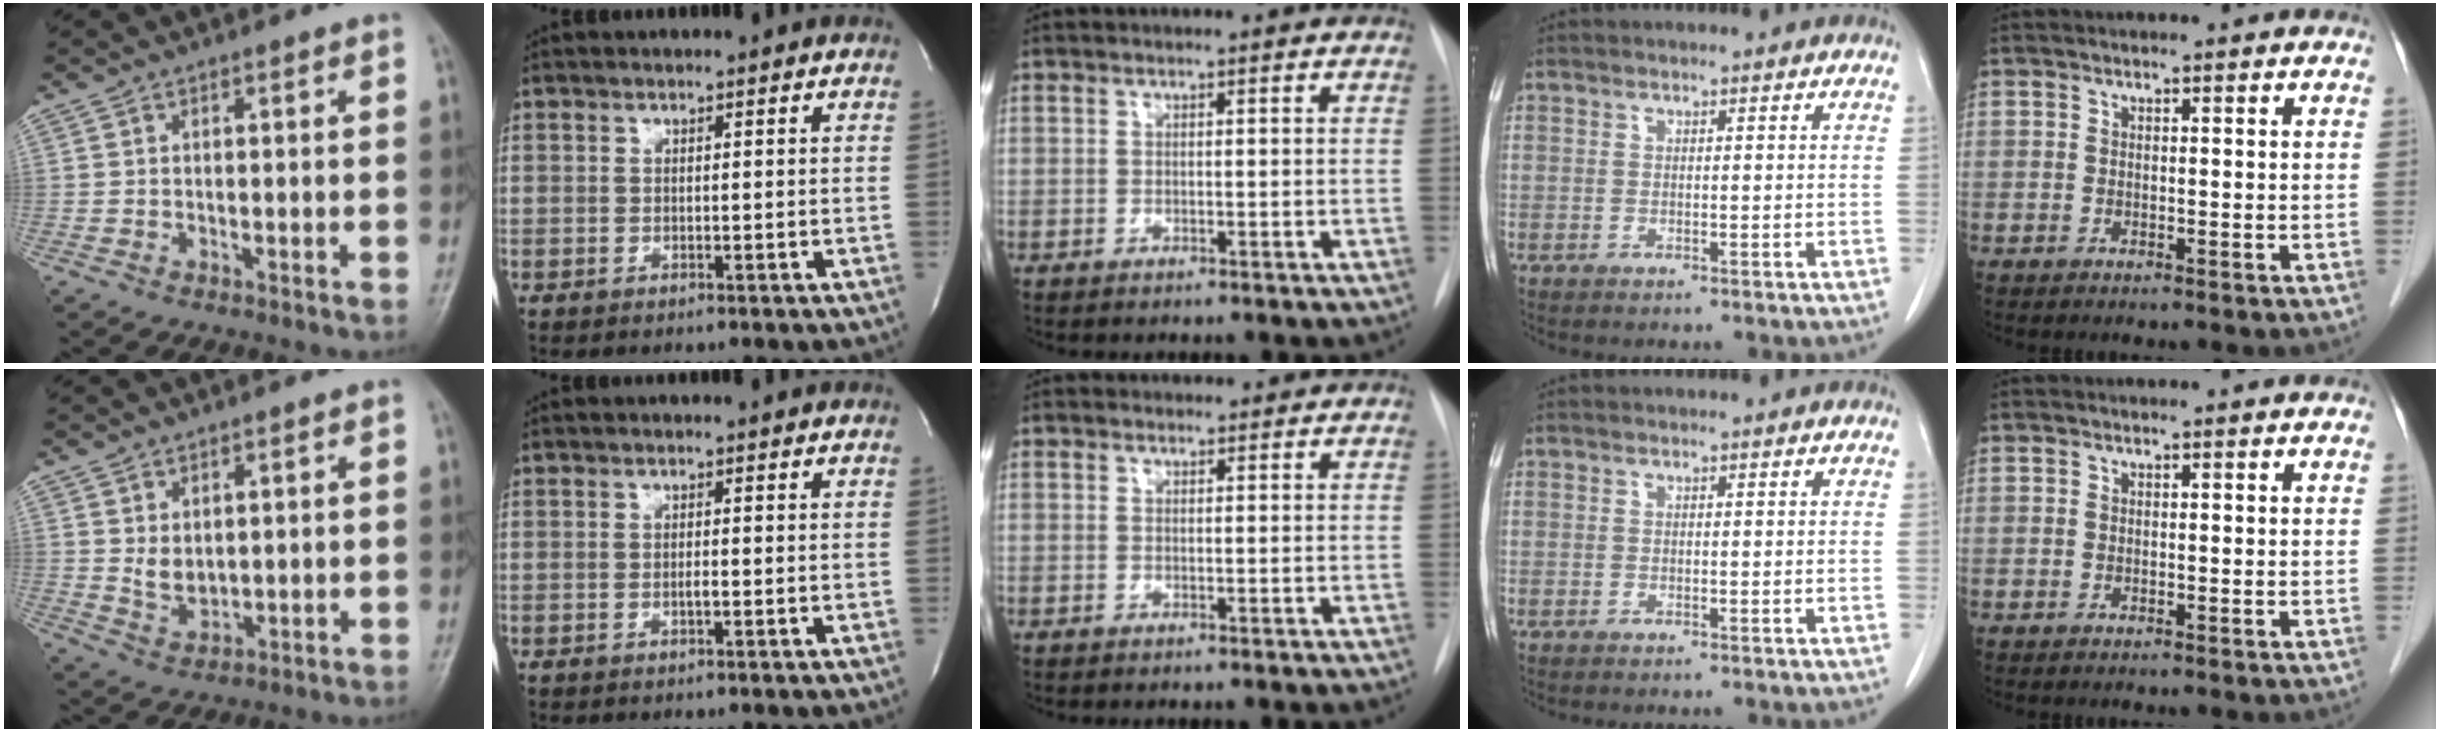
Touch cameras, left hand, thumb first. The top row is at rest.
{"thumb": {"total": 4.4, "force": [1.3, 2.8, 3.0], "torque": [-0.042, -0.018, 0.033]}, "index": {"total": 0.7, "force": [-0.3, 0.0, 0.7], "torque": [-0.013, 0.001, -0.006]}, "middle": {"total": 1.0, "force": [0.9, 0.5, -0.1], "torque": [-0.002, 0.007, 0.011]}}